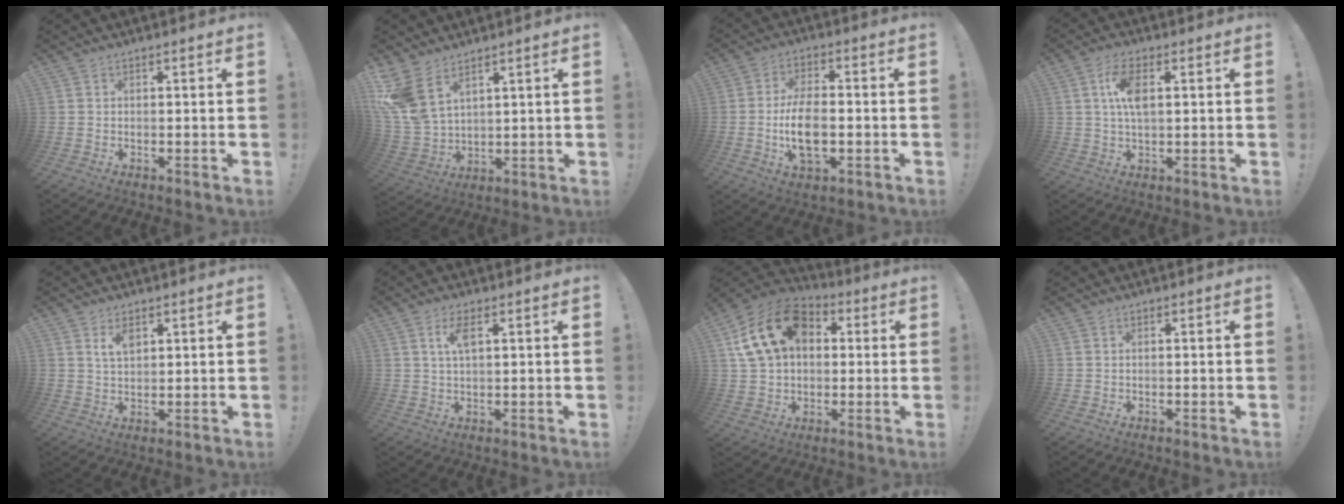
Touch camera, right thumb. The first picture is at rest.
{"total": 11.1, "force": [7.0, 5.9, 6.4], "torque": [-0.145, -0.040, 0.136]}
{"total": 11.4, "force": [-1.5, 6.3, 9.4], "torque": [-0.168, -0.003, -0.029]}
{"total": 8.3, "force": [1.9, 3.8, 7.1], "torque": [-0.126, -0.001, 0.032]}
{"total": 4.1, "force": [2.2, 2.1, 2.8], "torque": [-0.040, -0.010, 0.037]}
{"total": 4.6, "force": [1.8, 1.7, 3.9], "torque": [-0.077, 0.004, 0.029]}
{"total": 19.1, "force": [5.8, 13.5, 12.2], "torque": [-0.209, 0.003, 0.111]}
{"total": 0.0}